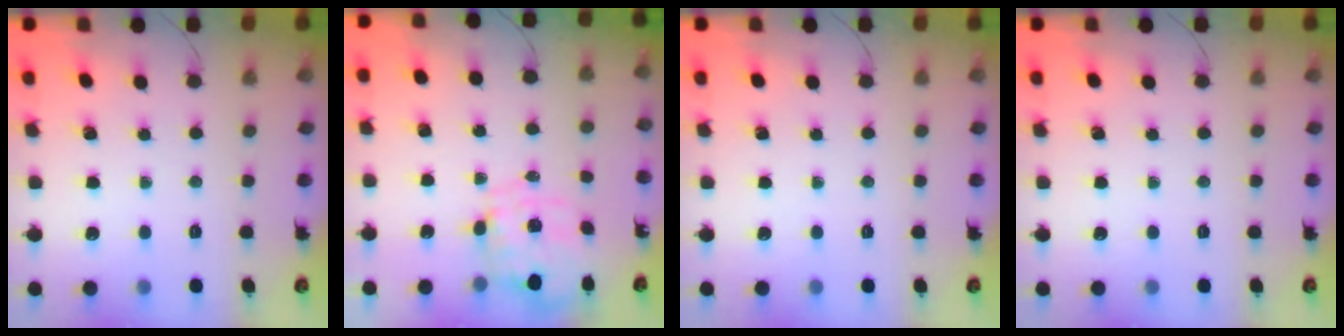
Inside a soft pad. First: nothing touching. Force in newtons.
{"total": 2.0, "press": 1.7, "slide": 1.1}
{"total": 0.0}
{"total": 0.0}